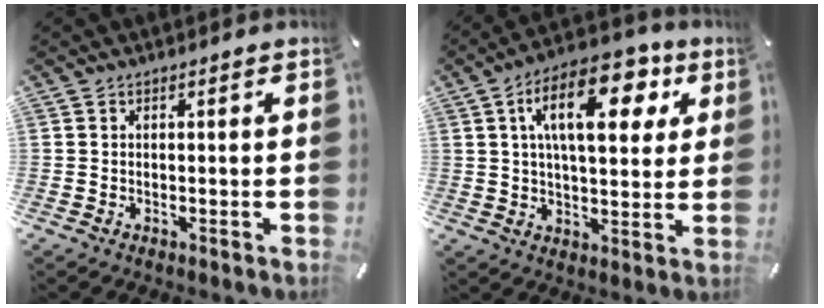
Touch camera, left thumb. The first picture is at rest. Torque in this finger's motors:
{"motor_torque": [2.04, 2.48, 1.90, -0.87, 0.50]}